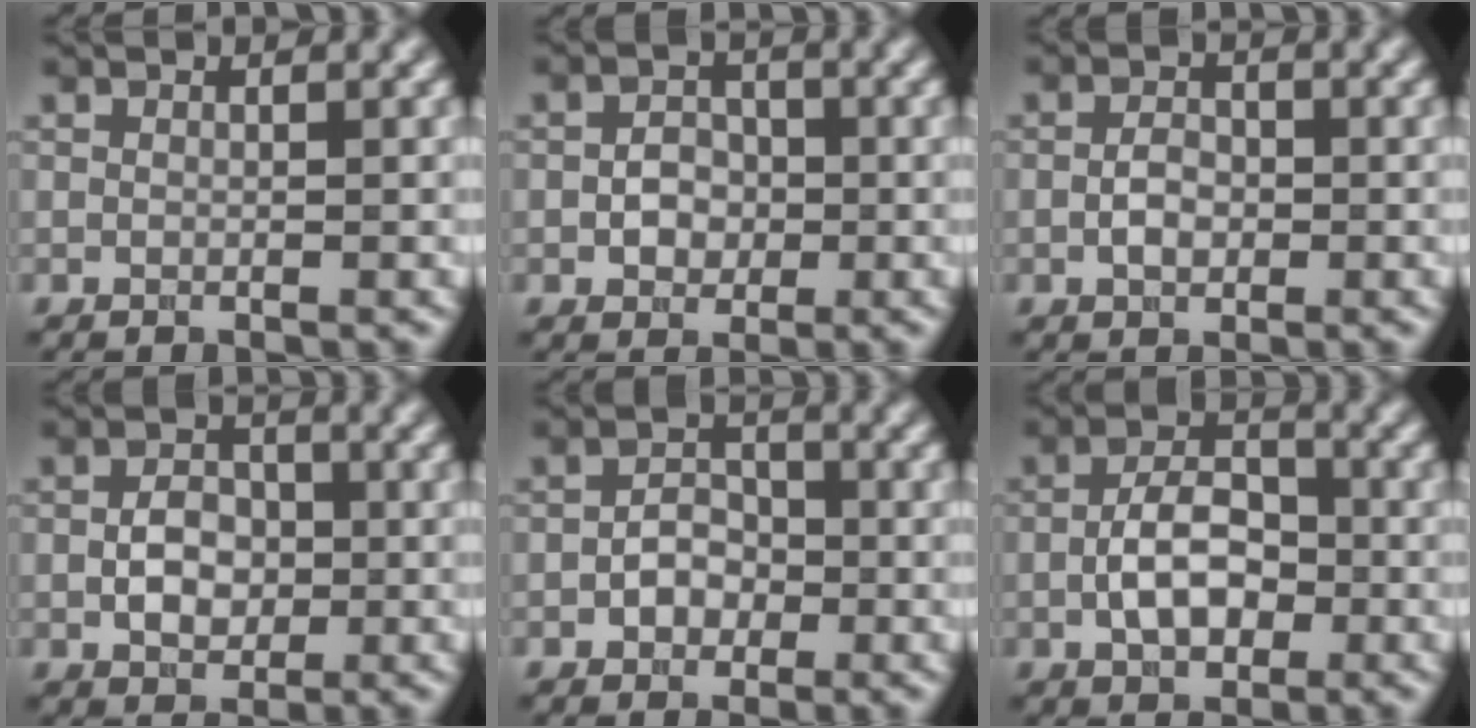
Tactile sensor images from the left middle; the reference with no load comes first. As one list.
[{"total": 2.6, "force": [-0.5, 2.0, 1.5], "torque": [-0.021, 0.001, -0.013]}, {"total": 2.2, "force": [-0.4, 1.5, 1.6], "torque": [-0.033, 0.001, -0.010]}, {"total": 3.5, "force": [-0.4, 2.5, 2.4], "torque": [-0.042, 0.001, -0.012]}, {"total": 2.7, "force": [-0.8, 2.0, 1.6], "torque": [-0.024, 0.002, -0.018]}, {"total": 4.8, "force": [-0.9, 2.9, 3.7], "torque": [-0.068, 0.003, -0.019]}]